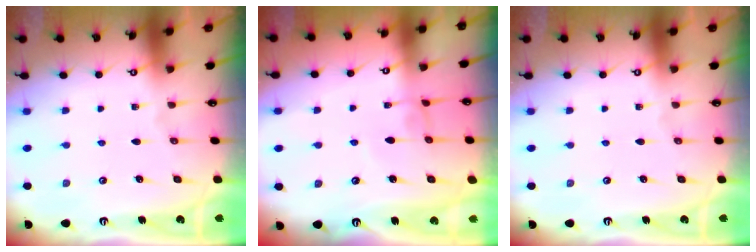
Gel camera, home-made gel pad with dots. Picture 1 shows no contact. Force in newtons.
{"total": 2.9, "press": 2.9, "slide": 0.1}
{"total": 0.0}